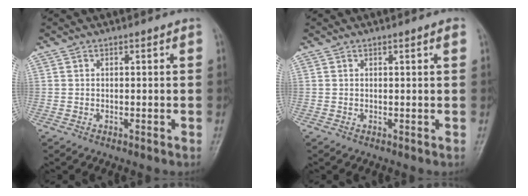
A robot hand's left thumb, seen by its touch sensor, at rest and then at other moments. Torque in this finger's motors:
{"motor_torque": [-0.09, 0.00, 0.11, 0.21, 0.02]}